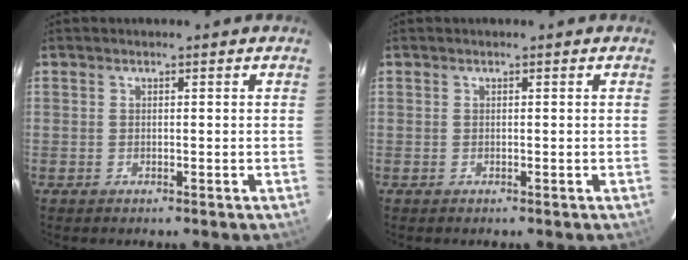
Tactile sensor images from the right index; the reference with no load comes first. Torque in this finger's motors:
{"motor_torque": [0.00, 0.00, 0.02, 0.00]}